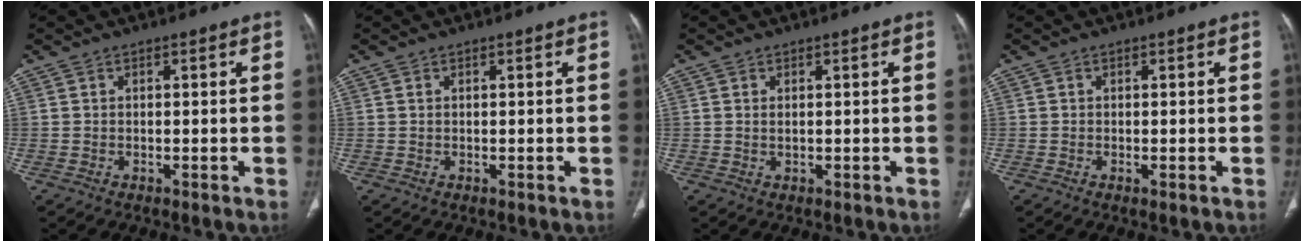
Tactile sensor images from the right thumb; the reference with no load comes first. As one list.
[{"total": 0.0}, {"total": 0.7, "force": [0.2, 0.3, 0.6], "torque": [-0.014, 0.000, 0.007]}, {"total": 0.6, "force": [-0.2, 0.1, 0.6], "torque": [-0.009, -0.003, -0.001]}]